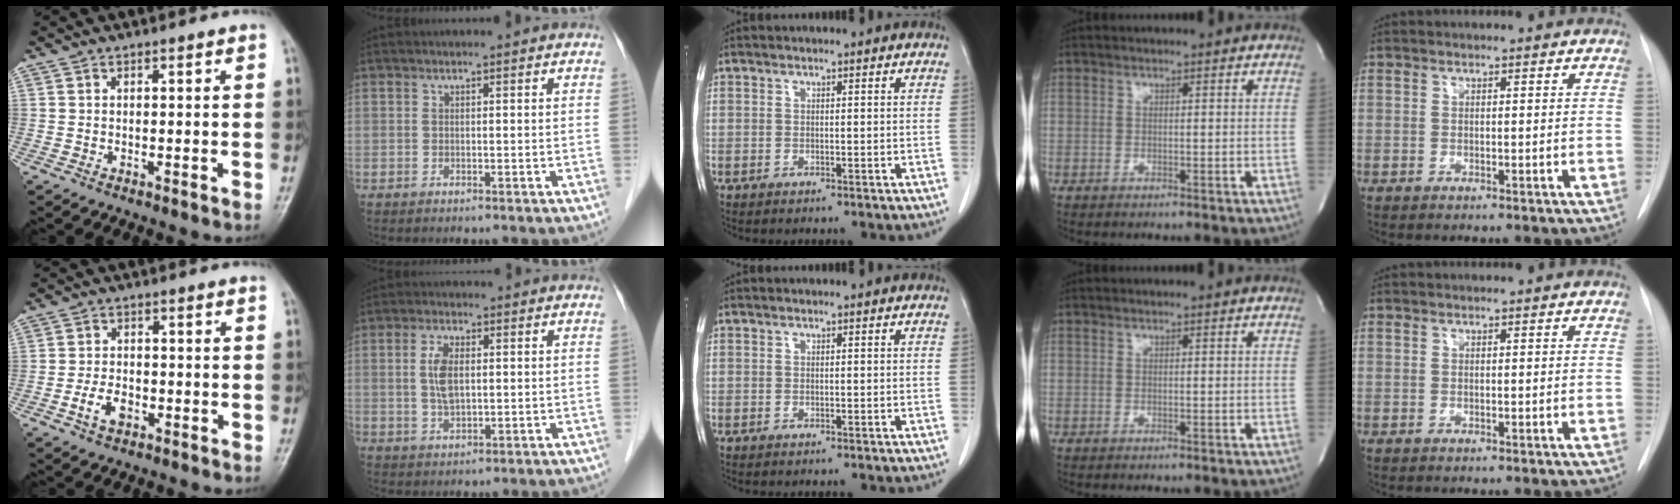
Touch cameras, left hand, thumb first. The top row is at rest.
{"thumb": {"total": 4.5, "force": [-1.9, 3.0, 2.9], "torque": [-0.051, 0.014, -0.035]}, "index": {"total": 5.0, "force": [0.4, 2.1, 4.6], "torque": [-0.103, 0.005, 0.011]}}